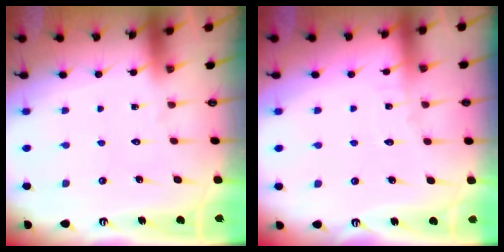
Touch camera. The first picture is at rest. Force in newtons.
{"total": 2.4, "press": 2.4, "slide": 0.3}